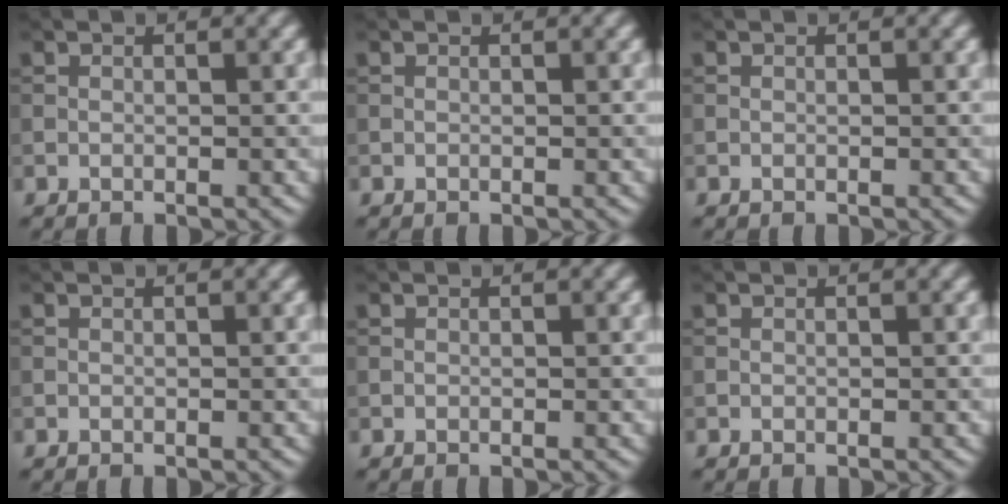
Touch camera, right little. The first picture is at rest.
{"total": 0.0}
{"total": 0.0}
{"total": 0.0}
{"total": 0.0}
{"total": 0.0}